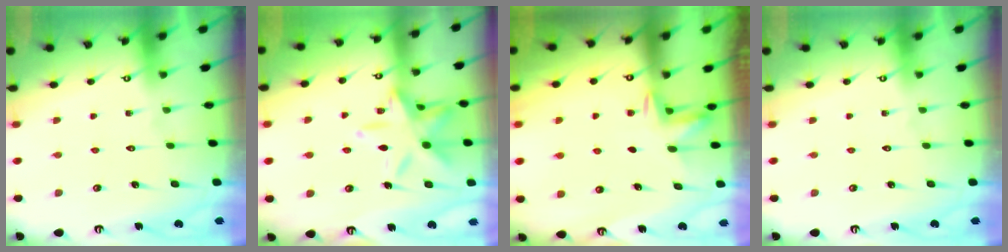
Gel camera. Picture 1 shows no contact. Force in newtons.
{"total": 14.7, "press": 14.7, "slide": 1.0}
{"total": 2.3, "press": 2.2, "slide": 0.4}
{"total": 0.0}